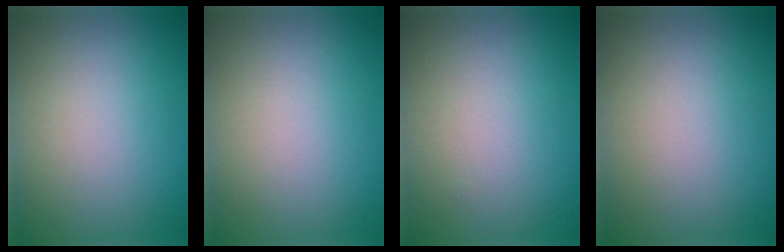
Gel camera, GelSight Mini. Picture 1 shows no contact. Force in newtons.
{"total": 0.0}
{"total": 0.0}
{"total": 0.0}